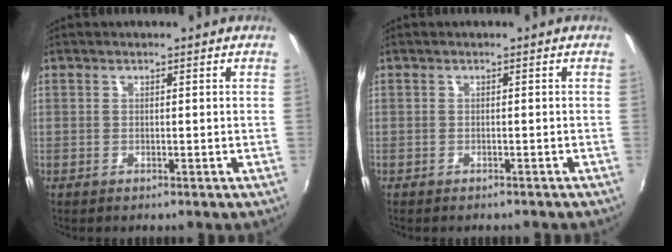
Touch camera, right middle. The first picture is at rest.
{"total": 1.5, "force": [-1.4, 0.3, 0.6], "torque": [-0.014, -0.011, -0.019]}